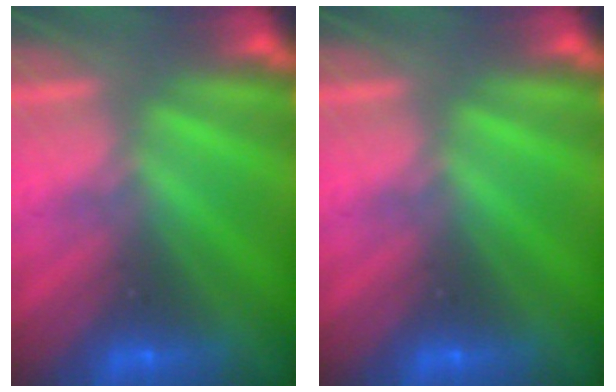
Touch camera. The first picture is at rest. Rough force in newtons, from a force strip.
{"total": 0.0}